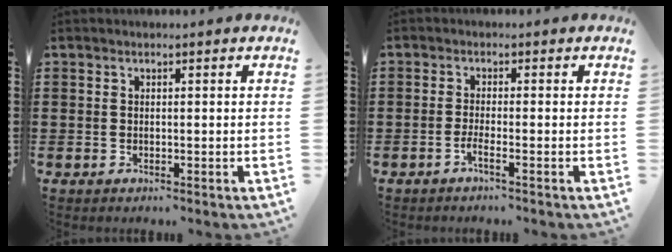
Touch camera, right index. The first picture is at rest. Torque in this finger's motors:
{"motor_torque": [0.00, 0.00, 0.06, 0.01]}